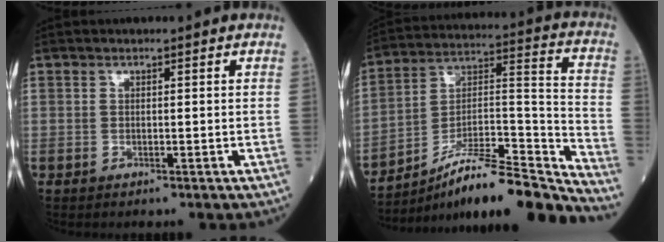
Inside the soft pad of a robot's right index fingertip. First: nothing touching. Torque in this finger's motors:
{"motor_torque": [0.80, -0.87, 0.55, 0.14]}